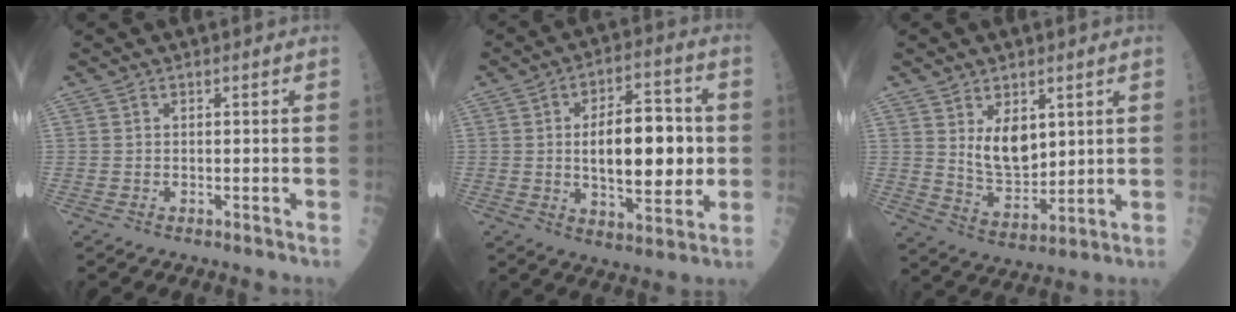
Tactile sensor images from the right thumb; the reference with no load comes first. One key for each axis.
{"total": 16.2, "fx": 0.3, "fy": 7.6, "fz": 14.3, "tx": -0.181, "ty": 0.005, "tz": 0.008}
{"total": 8.4, "fx": 2.9, "fy": 5.0, "fz": 6.0, "tx": -0.078, "ty": -0.032, "tz": 0.066}